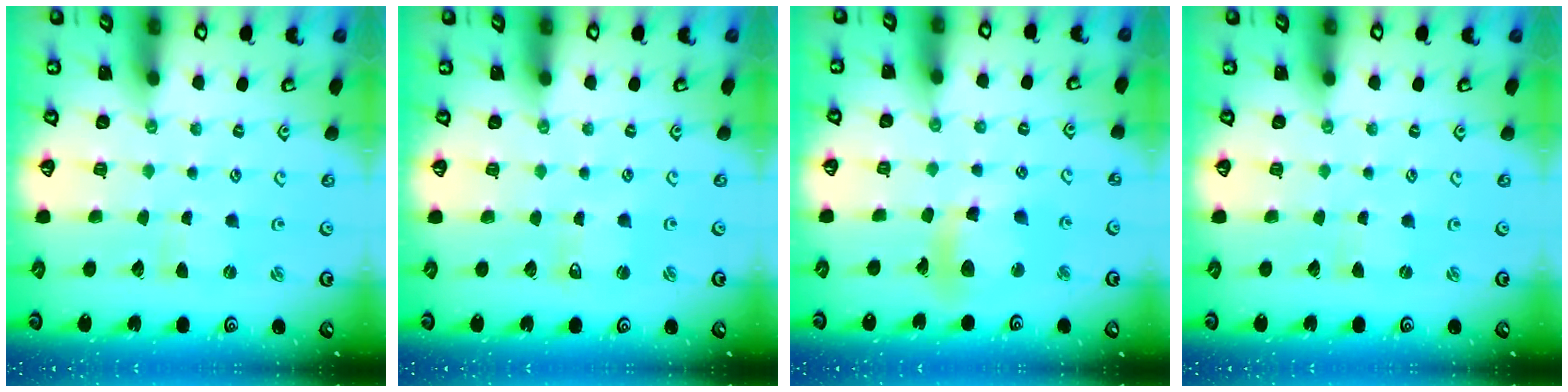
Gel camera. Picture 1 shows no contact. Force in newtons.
{"total": 1.0, "press": 1.0, "slide": 0.2}
{"total": 12.9, "press": 12.8, "slide": 1.7}
{"total": 0.0}